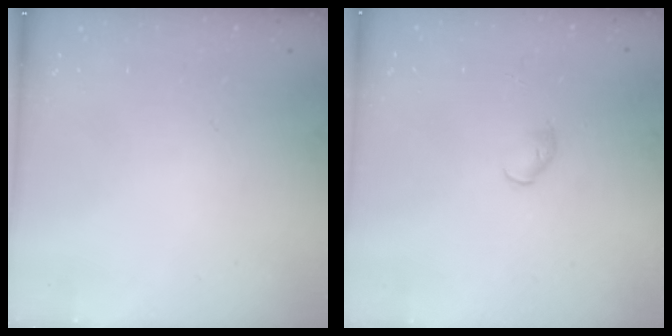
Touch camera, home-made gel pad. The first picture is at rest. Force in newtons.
{"total": 2.9, "press": 2.9, "slide": 0.7}